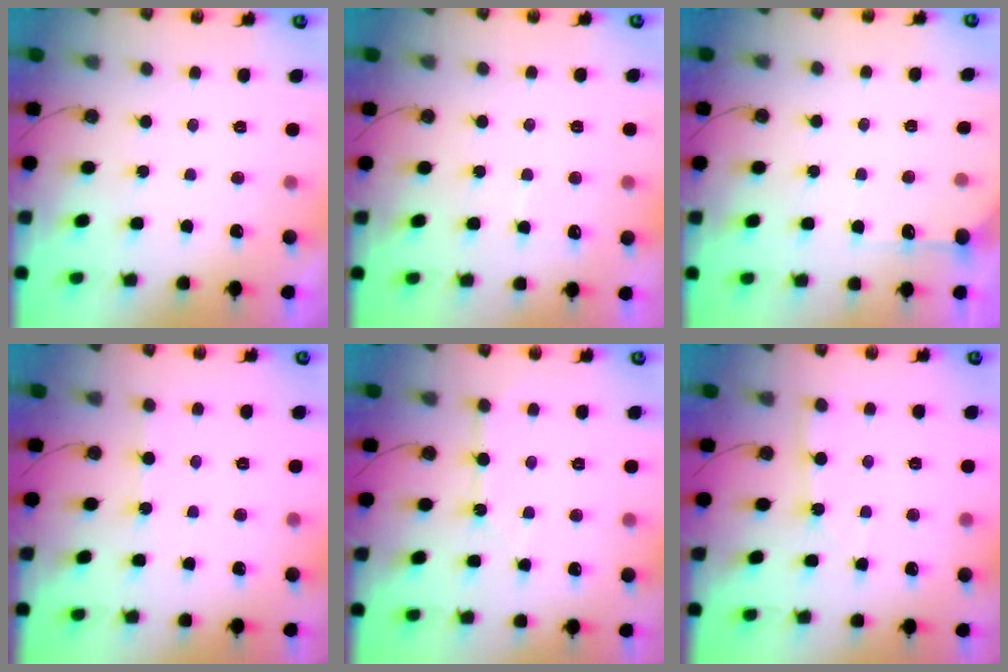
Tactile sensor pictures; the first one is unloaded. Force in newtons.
{"total": 5.5, "press": 5.5, "slide": 0.7}
{"total": 5.8, "press": 5.7, "slide": 0.5}
{"total": 2.5, "press": 2.5, "slide": 0.4}
{"total": 3.6, "press": 3.5, "slide": 0.2}
{"total": 2.5, "press": 2.5, "slide": 0.3}